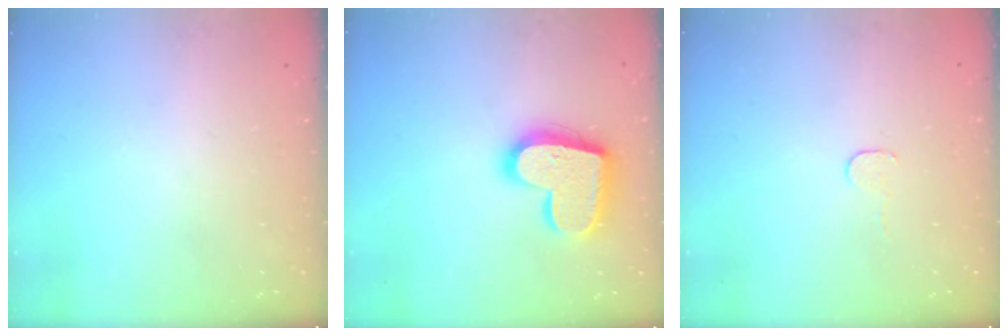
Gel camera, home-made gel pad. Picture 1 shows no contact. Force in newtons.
{"total": 18.0, "press": 18.0, "slide": 1.1}
{"total": 2.7, "press": 2.7, "slide": 0.2}